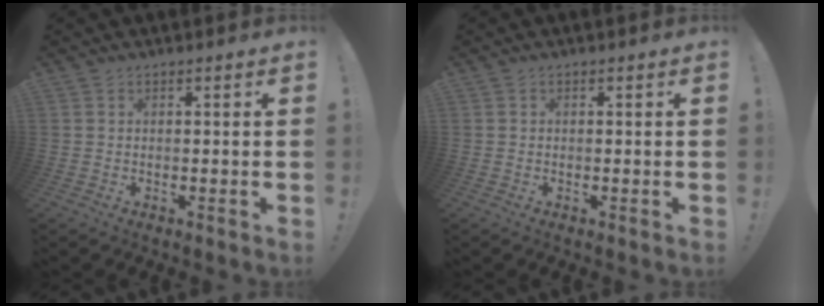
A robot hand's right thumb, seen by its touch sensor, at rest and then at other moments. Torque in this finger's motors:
{"motor_torque": [-0.21, -0.09, 0.12, -0.05, -0.03]}